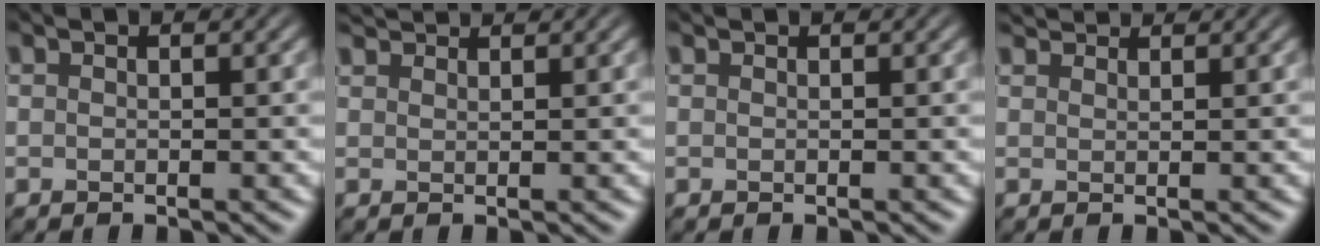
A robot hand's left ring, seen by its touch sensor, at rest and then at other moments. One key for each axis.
{"total": 2.9, "fx": 2.8, "fy": 0.3, "fz": 0.7, "tx": -0.012, "ty": 0.007, "tz": 0.036}
{"total": 0.0}
{"total": 3.2, "fx": 3.0, "fy": 0.6, "fz": 0.9, "tx": -0.020, "ty": 0.002, "tz": 0.043}